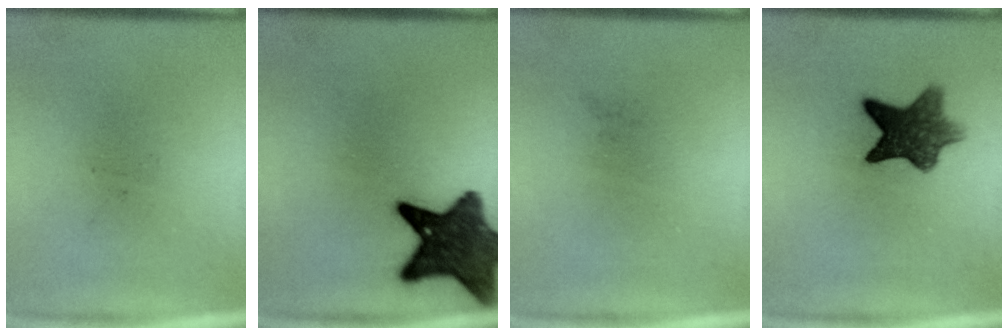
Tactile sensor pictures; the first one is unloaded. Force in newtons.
{"total": 12.4}
{"total": 0.0}
{"total": 8.7}